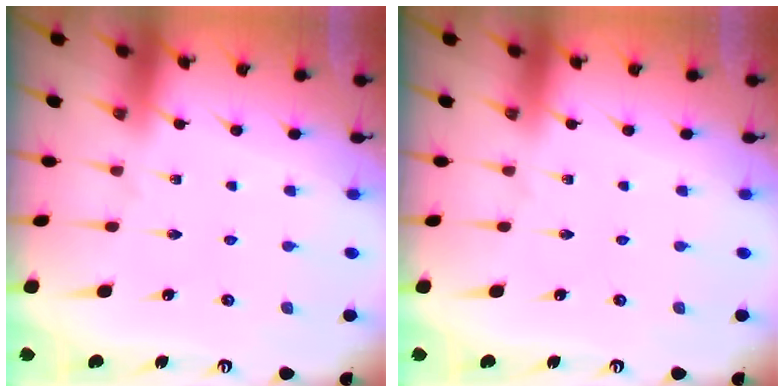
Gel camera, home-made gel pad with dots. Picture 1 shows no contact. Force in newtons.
{"total": 0.0}